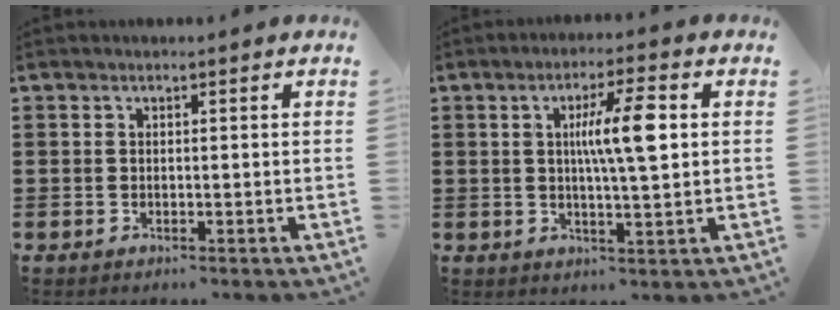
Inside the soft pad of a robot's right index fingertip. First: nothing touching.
{"total": 8.0, "force": [1.5, 1.1, 7.8], "torque": [-0.141, 0.000, 0.017]}